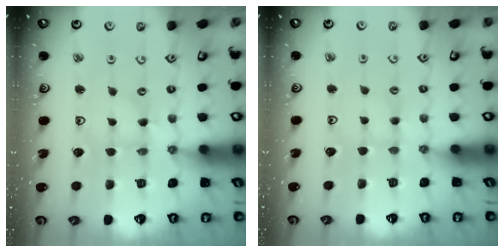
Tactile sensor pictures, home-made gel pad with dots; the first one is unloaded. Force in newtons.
{"total": 1.8, "press": 1.8, "slide": 0.3}